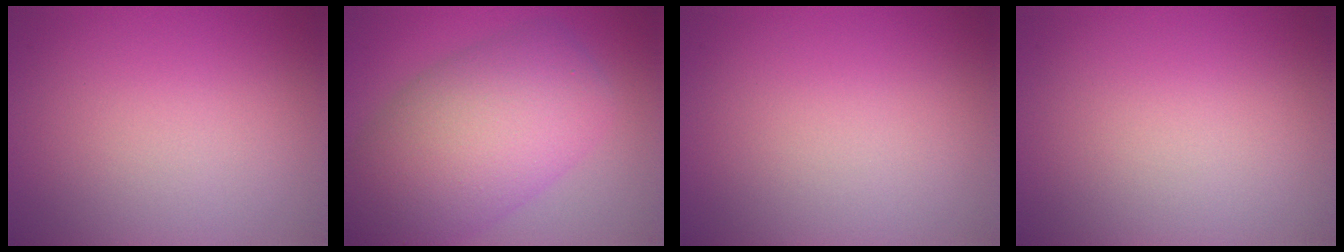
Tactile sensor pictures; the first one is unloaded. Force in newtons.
{"total": 10.0, "press": 10.0, "slide": 0.5}
{"total": 0.0}
{"total": 0.0}